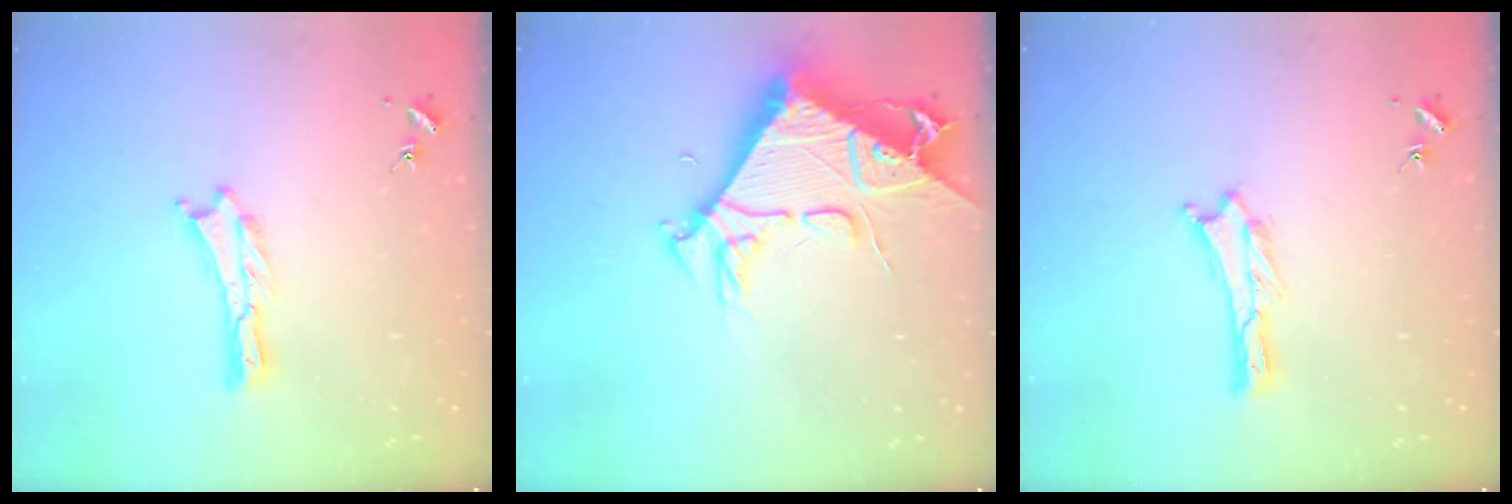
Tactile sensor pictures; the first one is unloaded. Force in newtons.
{"total": 9.6, "press": 9.6, "slide": 1.1}
{"total": 0.0}